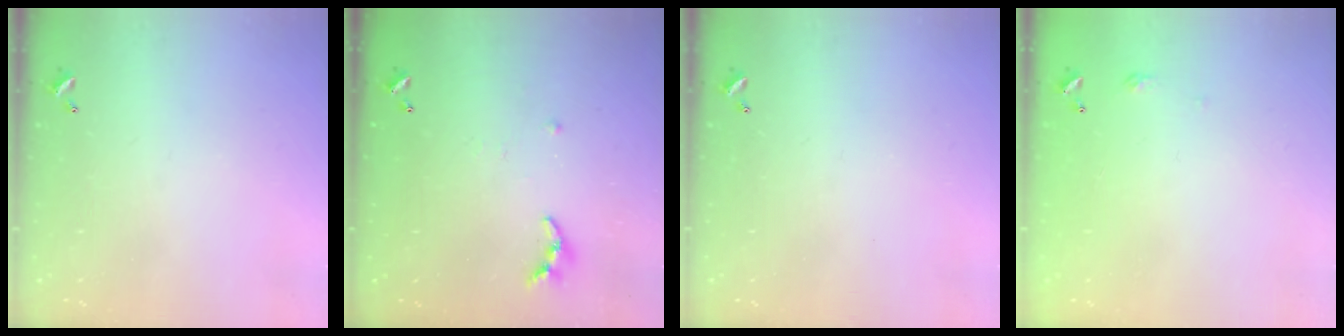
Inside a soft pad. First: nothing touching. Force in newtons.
{"total": 6.4, "press": 6.4, "slide": 0.5}
{"total": 0.0}
{"total": 2.7, "press": 2.6, "slide": 0.4}